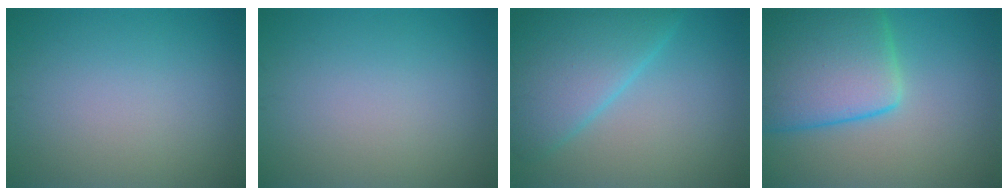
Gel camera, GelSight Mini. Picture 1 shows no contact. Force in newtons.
{"total": 0.0}
{"total": 6.8, "press": 6.8, "slide": 0.5}
{"total": 10.8, "press": 10.8, "slide": 0.5}